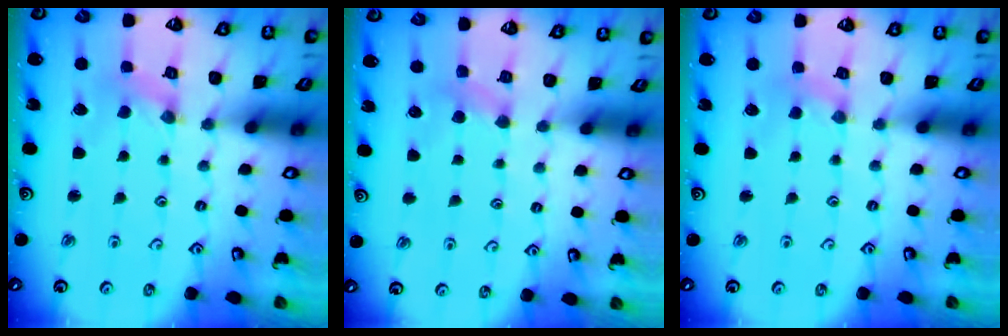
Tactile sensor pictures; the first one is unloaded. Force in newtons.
{"total": 2.9, "press": 2.8, "slide": 0.4}
{"total": 1.9, "press": 1.8, "slide": 0.3}